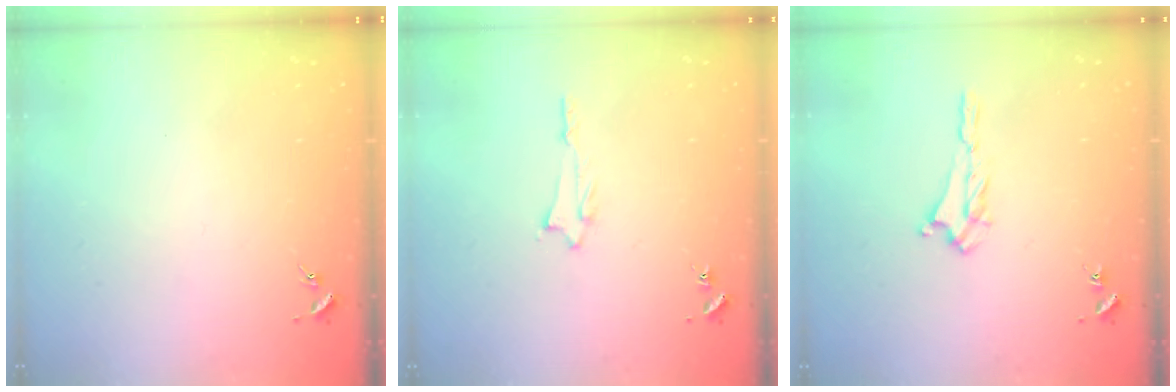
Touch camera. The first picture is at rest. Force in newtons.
{"total": 1.2, "press": 1.2, "slide": 0.1}
{"total": 2.0, "press": 2.0, "slide": 0.5}